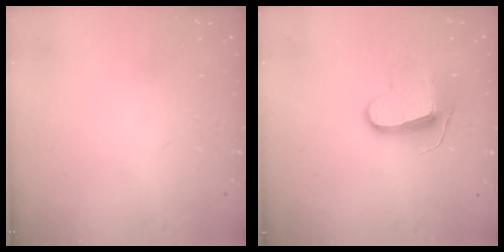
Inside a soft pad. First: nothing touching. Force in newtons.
{"total": 9.8, "press": 9.8, "slide": 0.2}